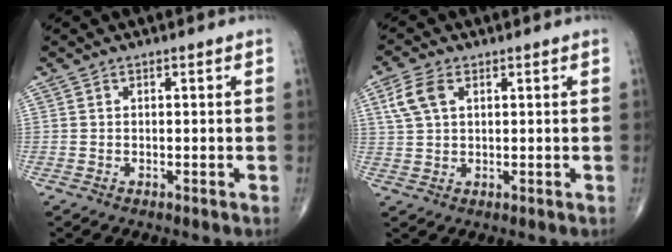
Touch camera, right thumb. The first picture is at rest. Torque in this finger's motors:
{"motor_torque": [-0.04, 0.09, 0.12, 0.02, 0.11]}